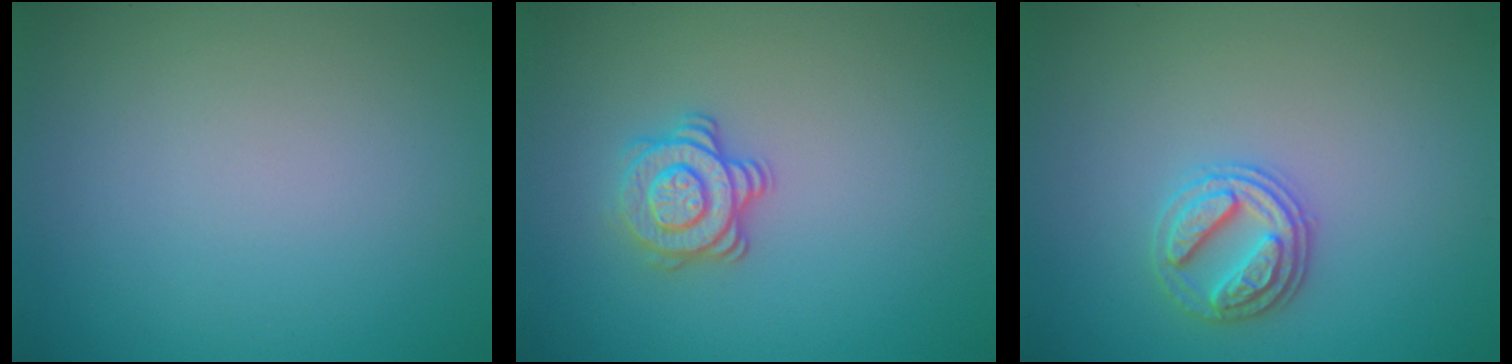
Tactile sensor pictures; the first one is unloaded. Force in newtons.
{"total": 3.0, "press": 2.7, "slide": 1.3}
{"total": 2.6, "press": 2.6, "slide": 0.5}